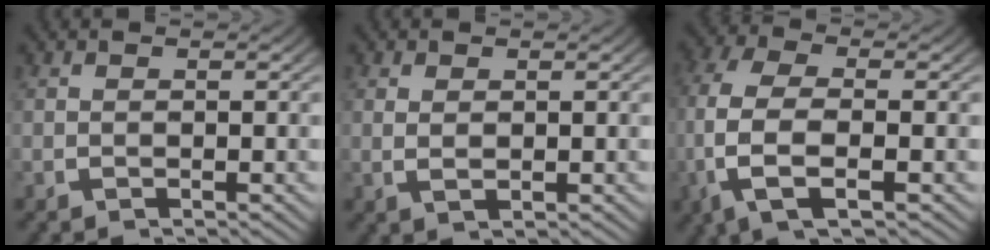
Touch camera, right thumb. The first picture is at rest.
{"total": 1.0, "force": [0.4, 0.5, 0.8], "torque": [-0.020, -0.007, 0.015]}
{"total": 9.1, "force": [-1.0, 5.6, 7.1], "torque": [-0.195, -0.031, -0.005]}